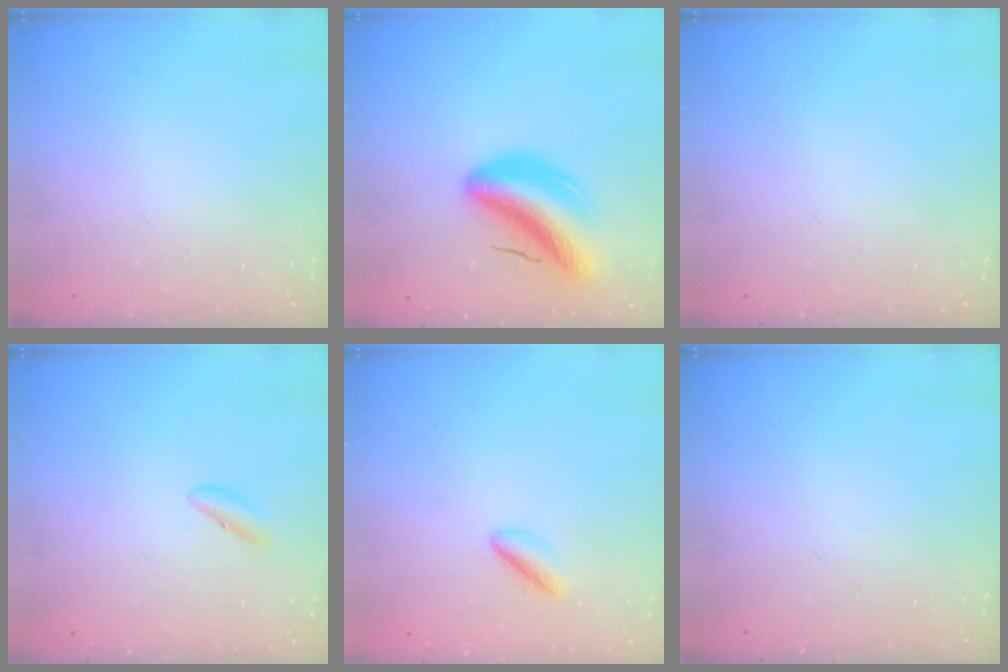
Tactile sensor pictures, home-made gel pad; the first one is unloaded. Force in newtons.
{"total": 10.6, "press": 10.1, "slide": 3.1}
{"total": 0.0}
{"total": 2.1, "press": 2.0, "slide": 0.7}
{"total": 2.5, "press": 2.5, "slide": 0.5}
{"total": 0.0}